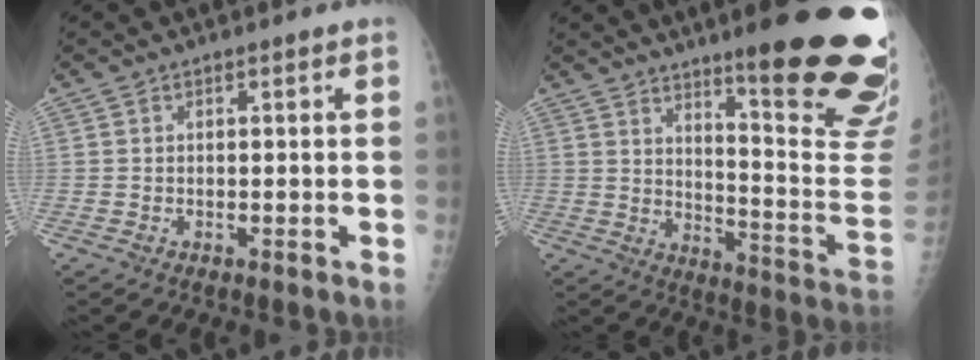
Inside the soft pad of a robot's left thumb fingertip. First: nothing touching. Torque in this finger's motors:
{"motor_torque": [2.93, 0.80, 1.34, -1.43, 0.31]}